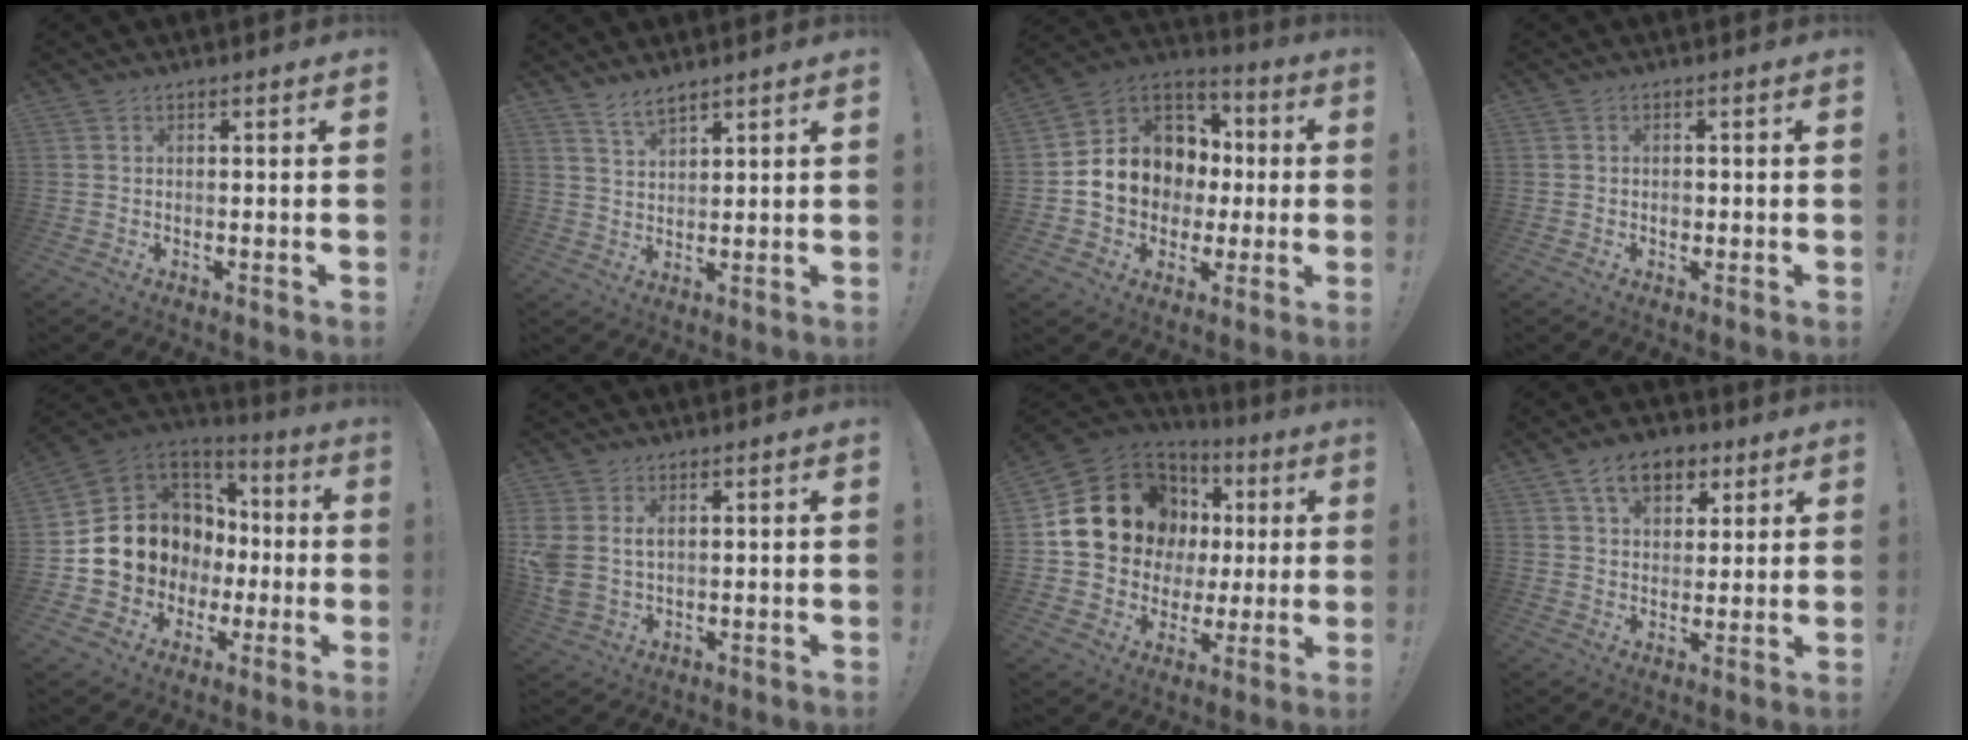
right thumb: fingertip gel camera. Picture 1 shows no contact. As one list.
[{"total": 4.4, "force": [3.9, 1.1, 1.7], "torque": [-0.027, -0.027, 0.070]}, {"total": 14.0, "force": [0.2, 12.2, 6.7], "torque": [-0.092, 0.004, 0.022]}, {"total": 1.6, "force": [-0.5, 1.3, 0.7], "torque": [-0.007, 0.003, -0.011]}, {"total": 13.5, "force": [-0.8, 12.7, 4.3], "torque": [-0.060, 0.002, 0.023]}, {"total": 5.1, "force": [1.8, 3.6, 3.2], "torque": [-0.069, -0.007, 0.031]}, {"total": 20.5, "force": [6.7, 16.1, 10.6], "torque": [-0.167, -0.028, 0.160]}, {"total": 11.0, "force": [5.5, 7.3, 6.0], "torque": [-0.084, -0.011, 0.103]}]